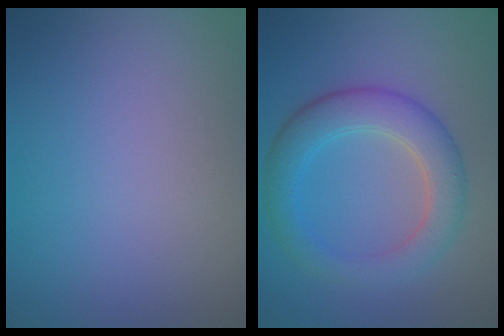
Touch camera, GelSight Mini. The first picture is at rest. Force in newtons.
{"total": 4.8, "press": 4.8, "slide": 0.1}